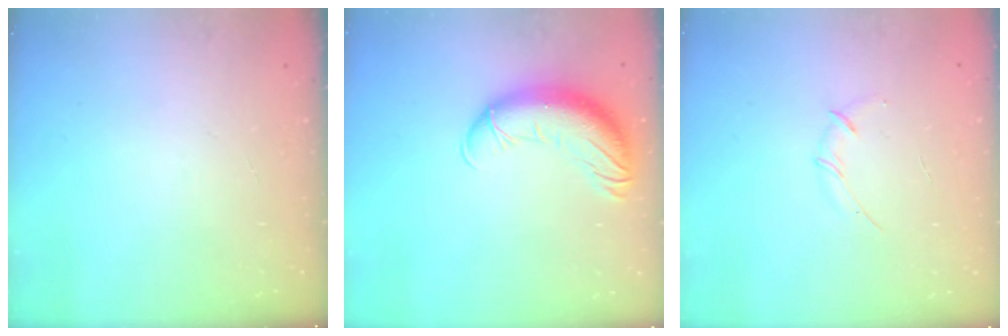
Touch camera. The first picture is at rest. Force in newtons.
{"total": 14.8, "press": 14.3, "slide": 3.6}
{"total": 3.0, "press": 2.9, "slide": 0.8}